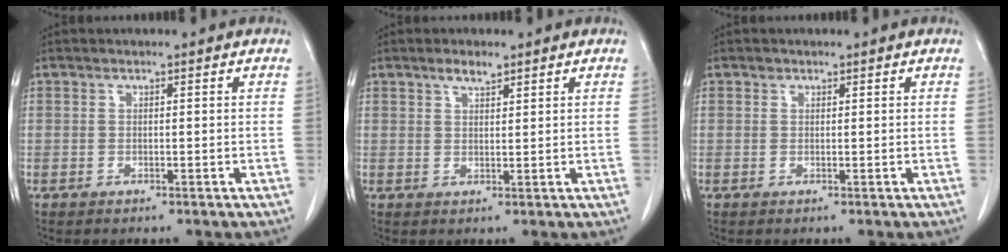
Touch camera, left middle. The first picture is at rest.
{"total": 2.4, "force": [1.8, 0.6, 1.4], "torque": [-0.030, 0.001, 0.033]}
{"total": 0.5, "force": [0.4, 0.3, 0.1], "torque": [-0.003, -0.002, 0.004]}